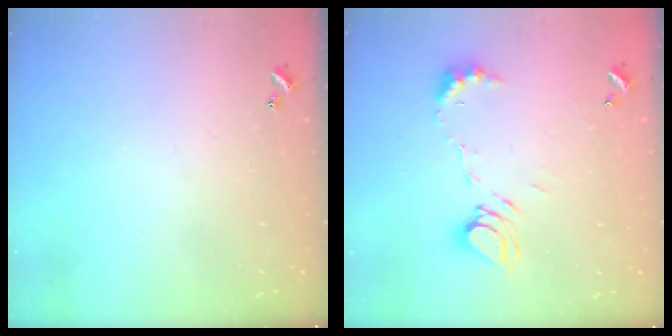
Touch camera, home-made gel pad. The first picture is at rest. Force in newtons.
{"total": 8.6, "press": 8.5, "slide": 1.1}